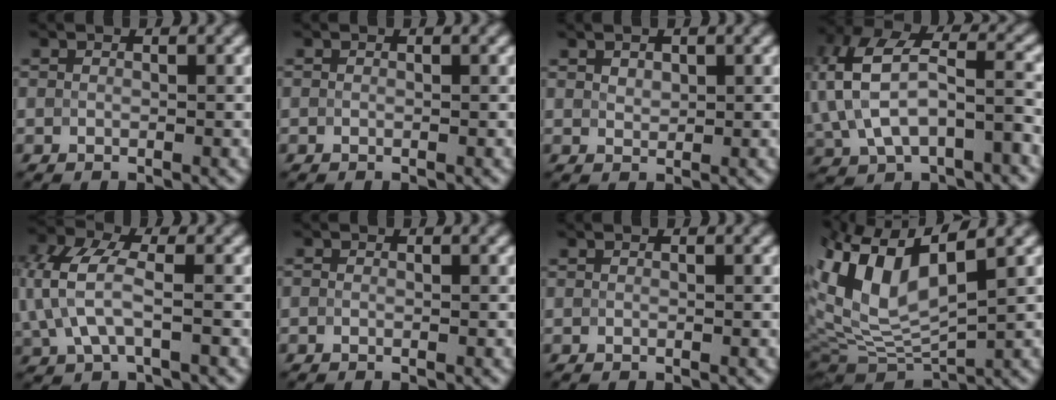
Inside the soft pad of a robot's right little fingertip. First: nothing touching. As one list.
[{"total": 0.0}, {"total": 1.0, "force": [0.7, 0.6, 0.4], "torque": [-0.011, 0.001, 0.019]}, {"total": 9.6, "force": [-0.4, 5.6, 7.8], "torque": [-0.176, 0.018, -0.016]}, {"total": 5.4, "force": [0.2, 3.0, 4.5], "torque": [-0.118, 0.005, 0.003]}, {"total": 0.0}, {"total": 0.0}, {"total": 10.4, "force": [4.1, 4.6, 8.3], "torque": [-0.178, 0.016, 0.076]}]